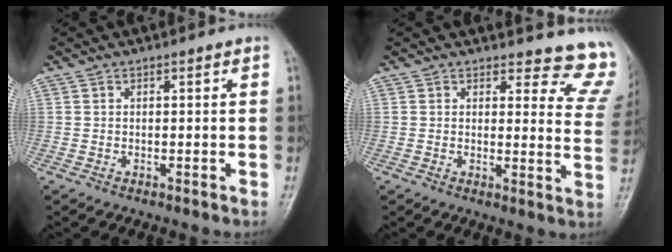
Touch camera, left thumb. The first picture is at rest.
{"total": 11.8, "force": [11.2, 3.6, 0.5], "torque": [0.050, -0.109, 0.082]}